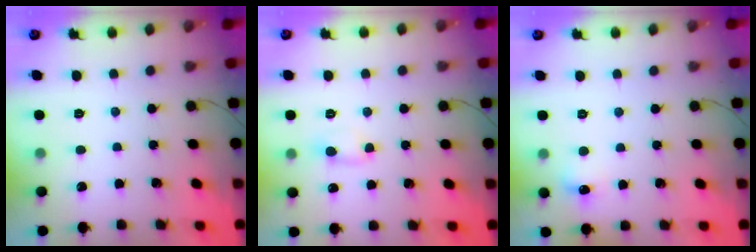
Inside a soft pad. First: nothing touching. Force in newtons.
{"total": 2.5, "press": 2.4, "slide": 0.8}
{"total": 5.4, "press": 5.1, "slide": 1.7}